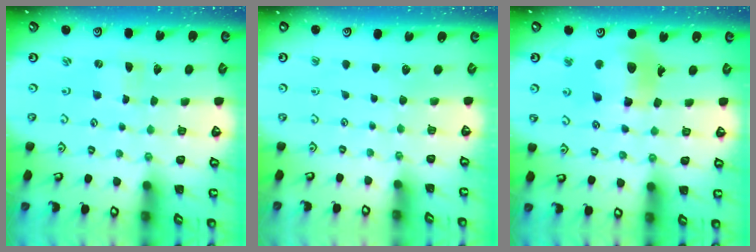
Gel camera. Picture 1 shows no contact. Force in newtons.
{"total": 0.0}
{"total": 12.5, "press": 12.4, "slide": 1.5}